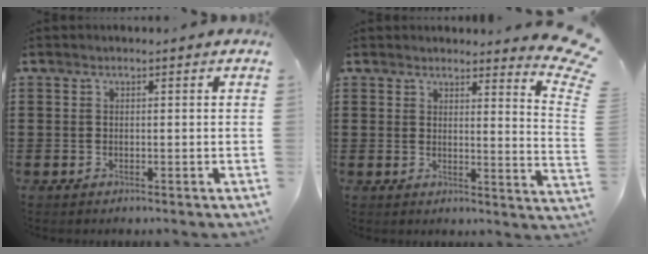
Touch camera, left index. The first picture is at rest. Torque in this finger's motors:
{"motor_torque": [2.14, 0.00, 0.73, 0.03]}